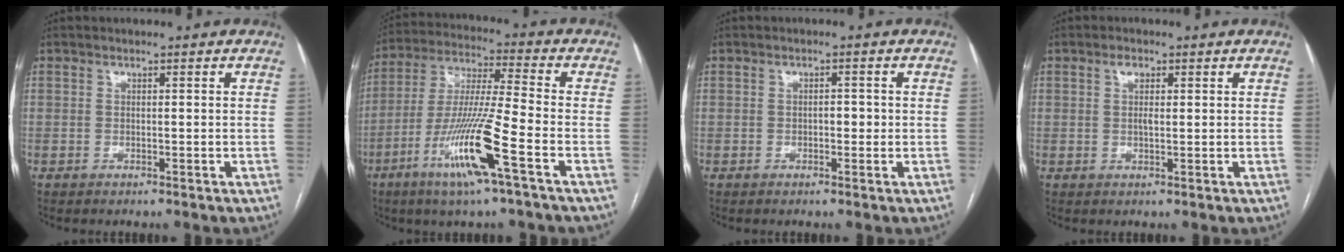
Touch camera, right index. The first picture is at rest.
{"total": 14.3, "force": [-6.5, -0.4, 12.7], "torque": [-0.259, -0.018, -0.124]}
{"total": 1.7, "force": [-0.2, 0.9, 1.3], "torque": [-0.015, 0.005, -0.004]}
{"total": 2.0, "force": [0.7, 1.0, 1.6], "torque": [-0.034, 0.006, 0.015]}